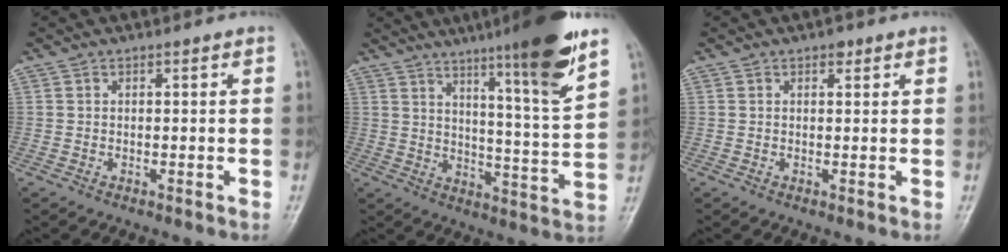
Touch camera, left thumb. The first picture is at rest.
{"total": 16.6, "force": [10.4, 0.8, 12.9], "torque": [-0.182, -0.057, 0.157]}
{"total": 1.7, "force": [1.2, 0.7, 1.0], "torque": [-0.008, -0.005, 0.015]}